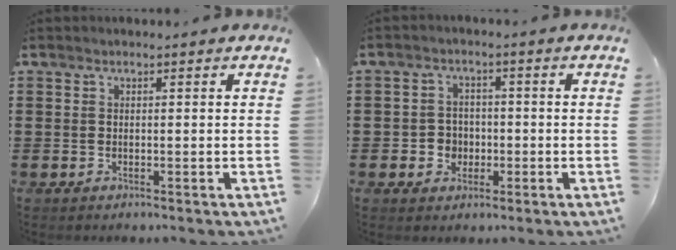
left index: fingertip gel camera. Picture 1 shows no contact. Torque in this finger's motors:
{"motor_torque": [0.07, 0.04, 0.24, 0.02]}